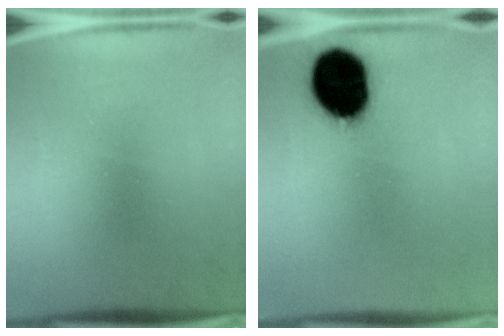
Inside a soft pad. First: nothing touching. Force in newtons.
{"total": 17.6}